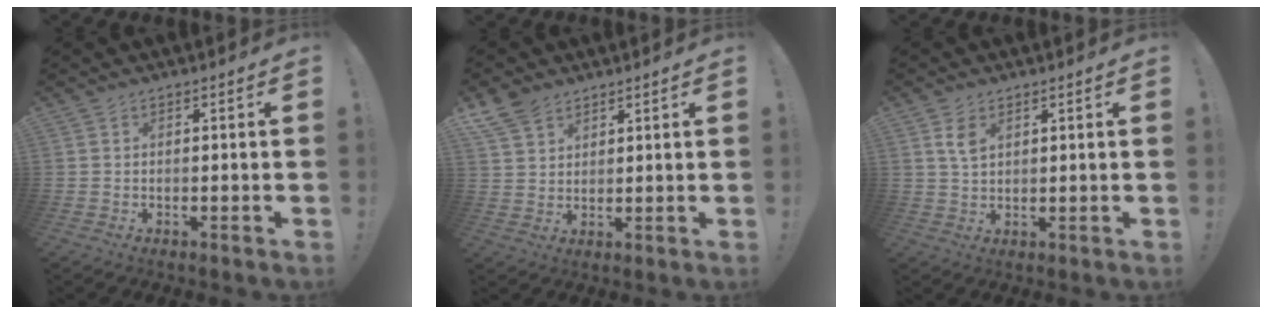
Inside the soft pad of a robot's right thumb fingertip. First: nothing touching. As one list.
[{"total": 6.8, "force": [5.0, 4.0, 2.2], "torque": [-0.048, -0.023, 0.100]}, {"total": 4.2, "force": [2.0, 2.3, 2.9], "torque": [-0.045, -0.007, 0.035]}]